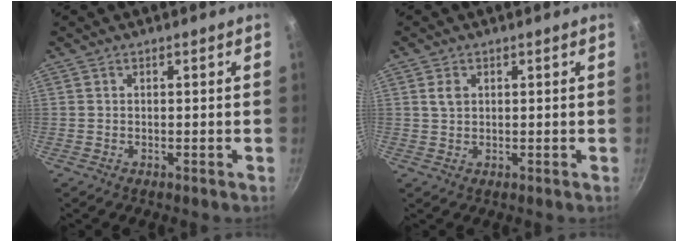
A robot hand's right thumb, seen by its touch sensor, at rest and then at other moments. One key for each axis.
{"total": 2.2, "fx": 0.7, "fy": 1.6, "fz": 1.4, "tx": -0.021, "ty": -0.001, "tz": 0.014}